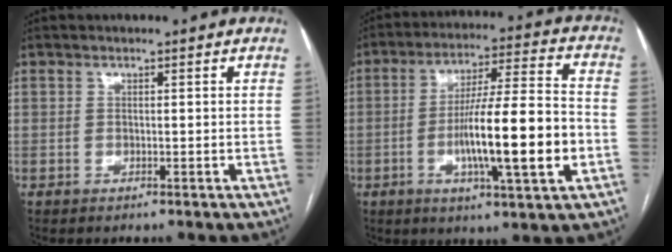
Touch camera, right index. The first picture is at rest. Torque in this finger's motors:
{"motor_torque": [2.14, 0.00, 1.05, 0.21]}